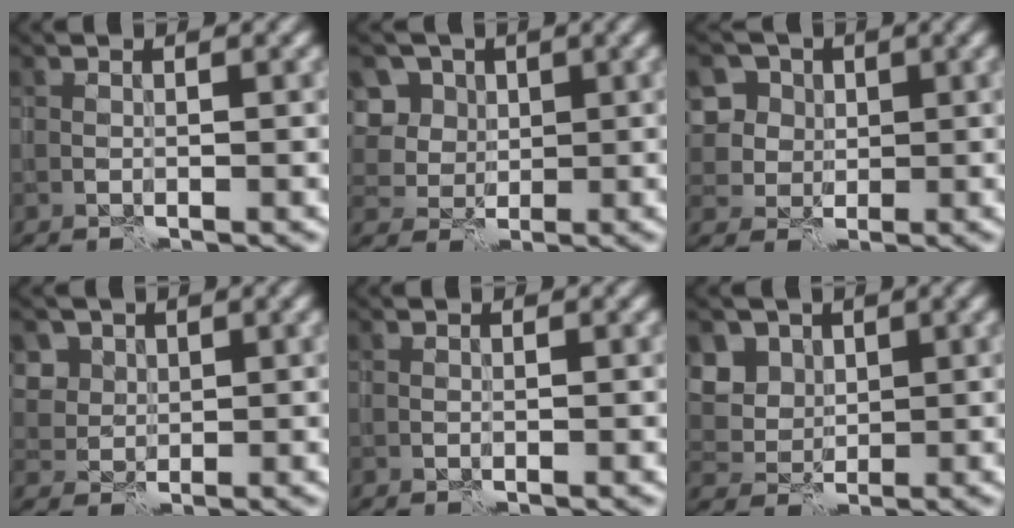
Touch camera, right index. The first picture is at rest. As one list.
[{"total": 7.8, "force": [3.1, 6.4, 3.1], "torque": [-0.067, 0.019, 0.038]}, {"total": 7.7, "force": [2.8, 6.5, 2.8], "torque": [-0.059, 0.017, 0.033]}, {"total": 4.1, "force": [2.3, 3.2, 1.2], "torque": [-0.043, -0.002, 0.055]}, {"total": 0.0}, {"total": 4.5, "force": [2.2, 3.6, 1.6], "torque": [-0.051, -0.003, 0.052]}]